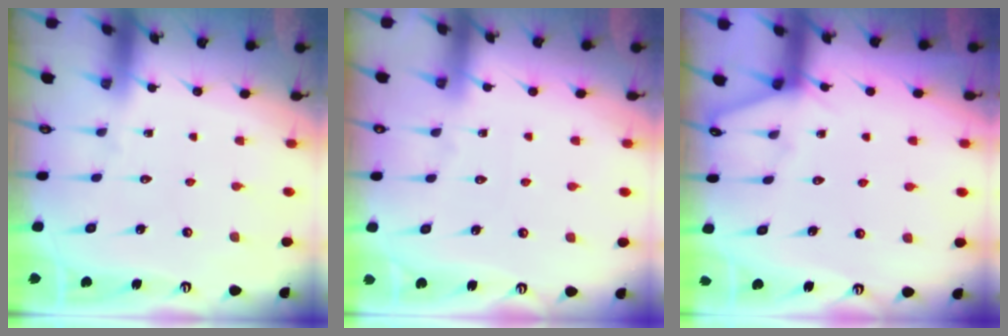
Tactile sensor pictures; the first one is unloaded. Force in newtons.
{"total": 2.7, "press": 2.6, "slide": 0.4}
{"total": 4.2, "press": 4.2, "slide": 0.5}